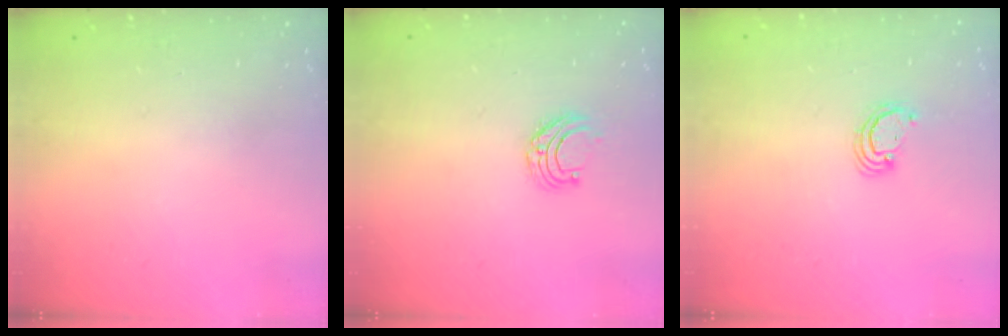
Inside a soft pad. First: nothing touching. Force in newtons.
{"total": 5.2, "press": 5.2, "slide": 0.5}
{"total": 2.6, "press": 2.5, "slide": 0.3}